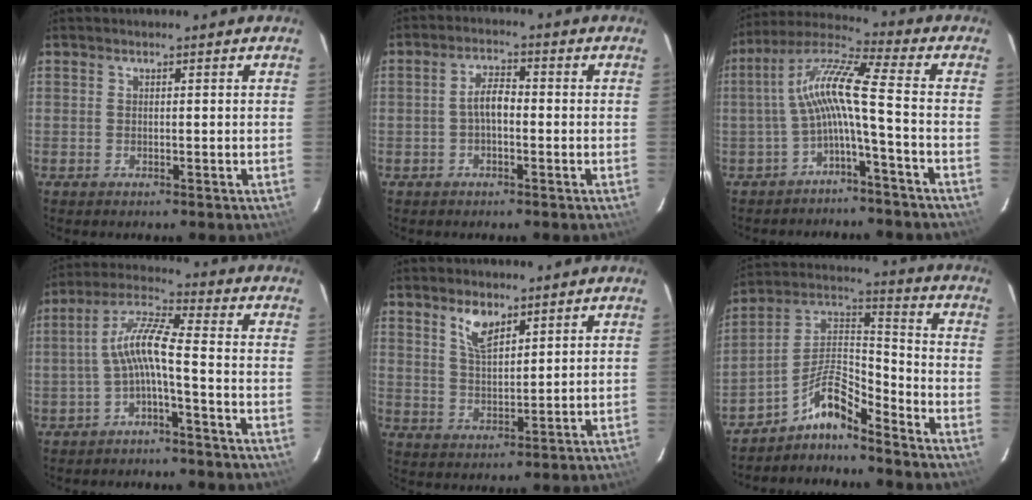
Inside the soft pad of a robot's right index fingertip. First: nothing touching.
{"total": 3.7, "force": [-0.8, 1.6, 3.2], "torque": [-0.063, 0.012, -0.015]}
{"total": 9.9, "force": [-2.6, -0.4, 9.5], "torque": [-0.203, 0.019, -0.052]}
{"total": 8.7, "force": [-2.4, 0.1, 8.4], "torque": [-0.188, 0.020, -0.047]}
{"total": 5.6, "force": [3.7, 2.2, 3.5], "torque": [-0.065, 0.002, 0.071]}
{"total": 8.5, "force": [-6.9, 1.6, 4.7], "torque": [-0.105, 0.034, -0.139]}